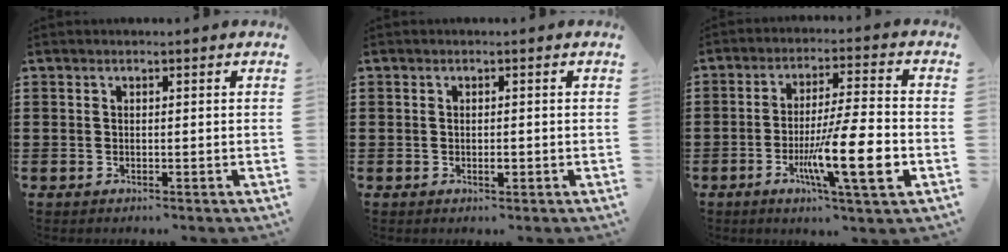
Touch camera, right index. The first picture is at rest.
{"total": 1.2, "force": [-0.3, 0.4, 1.1], "torque": [-0.021, -0.004, -0.004]}
{"total": 12.8, "force": [-4.1, 1.7, 11.9], "torque": [-0.221, -0.011, -0.073]}